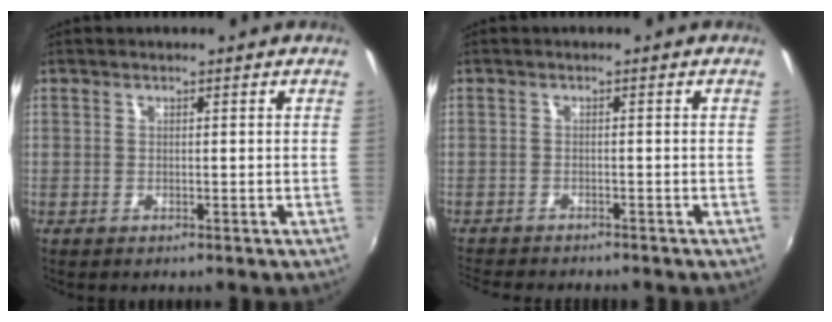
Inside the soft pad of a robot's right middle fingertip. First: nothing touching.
{"total": 6.0, "force": [-5.6, 0.9, 2.0], "torque": [-0.055, -0.019, -0.092]}